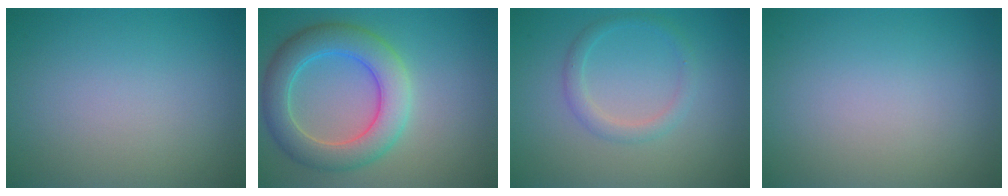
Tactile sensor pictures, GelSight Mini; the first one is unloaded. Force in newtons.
{"total": 6.4, "press": 6.4, "slide": 0.4}
{"total": 1.9, "press": 1.8, "slide": 0.1}
{"total": 0.0}